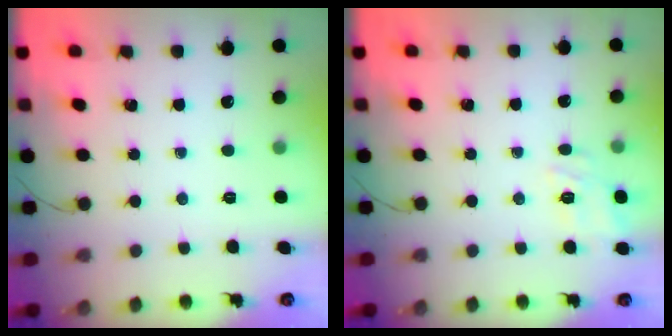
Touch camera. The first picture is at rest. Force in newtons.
{"total": 11.5, "press": 11.5, "slide": 0.7}